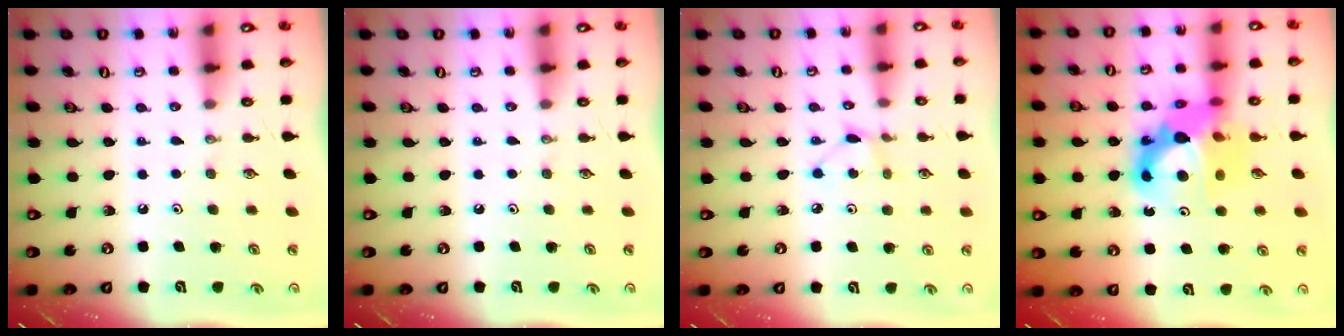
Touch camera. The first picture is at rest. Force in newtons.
{"total": 0.0}
{"total": 4.1, "press": 4.1, "slide": 0.7}
{"total": 14.0, "press": 13.9, "slide": 1.7}